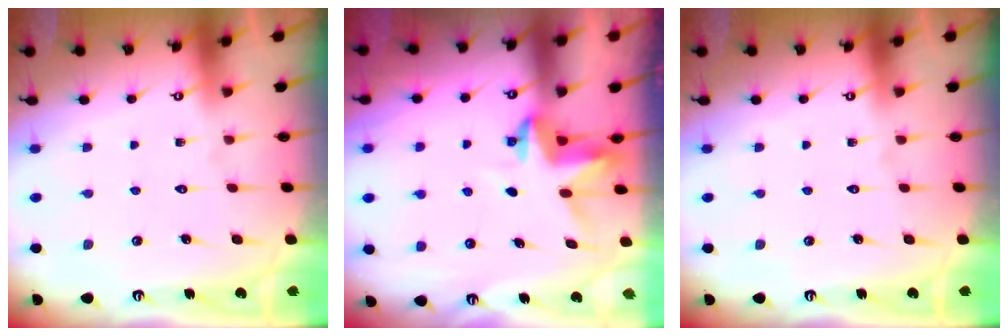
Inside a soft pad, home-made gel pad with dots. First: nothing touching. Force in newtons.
{"total": 3.8, "press": 3.8, "slide": 0.4}
{"total": 0.0}